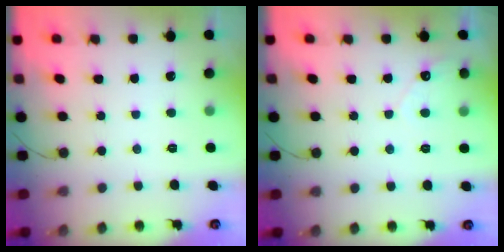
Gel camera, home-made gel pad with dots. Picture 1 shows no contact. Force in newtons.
{"total": 3.5, "press": 3.4, "slide": 0.3}